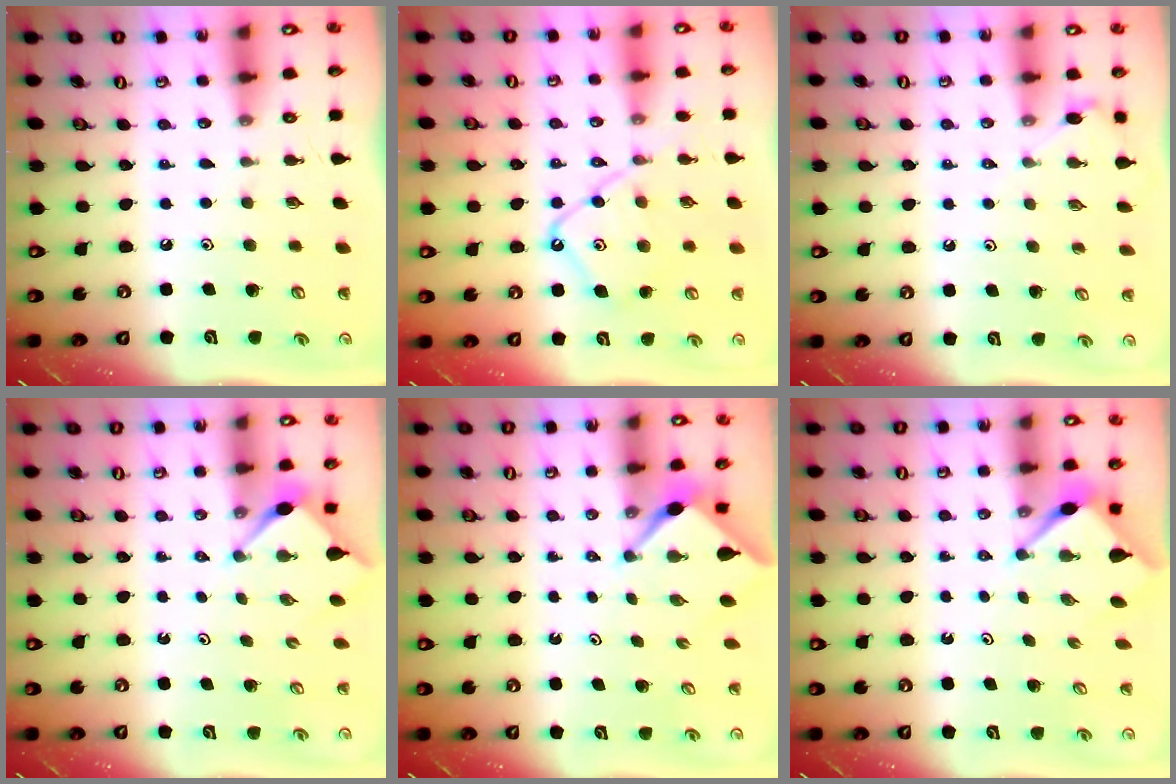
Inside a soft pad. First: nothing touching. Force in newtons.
{"total": 12.9, "press": 12.8, "slide": 1.1}
{"total": 3.4, "press": 3.4, "slide": 0.5}
{"total": 2.9, "press": 2.9, "slide": 0.3}
{"total": 2.1, "press": 2.1, "slide": 0.3}
{"total": 3.0, "press": 3.0, "slide": 0.3}